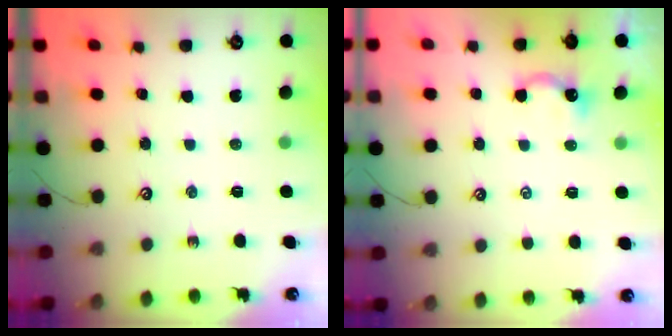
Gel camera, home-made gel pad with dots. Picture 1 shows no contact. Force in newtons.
{"total": 2.6, "press": 2.6, "slide": 0.2}